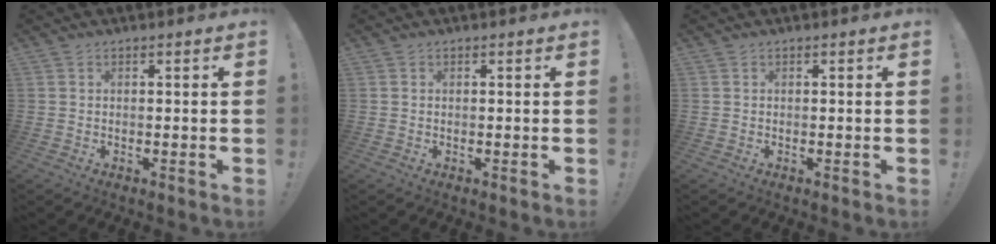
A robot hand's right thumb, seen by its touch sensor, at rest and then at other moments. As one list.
[{"total": 0.0}, {"total": 0.0}]